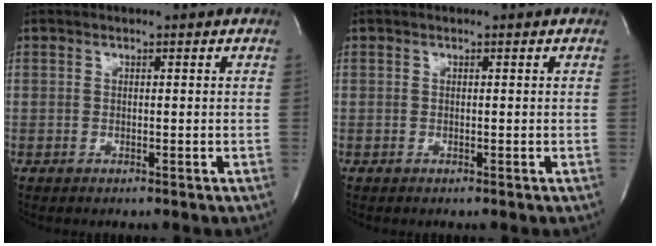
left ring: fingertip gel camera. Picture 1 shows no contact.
{"total": 0.0}